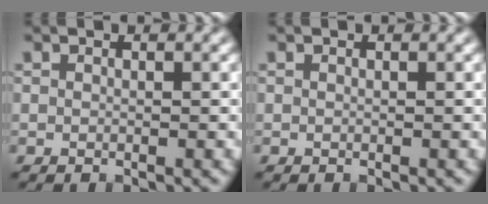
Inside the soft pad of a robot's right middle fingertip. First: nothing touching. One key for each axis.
{"total": 0.0}